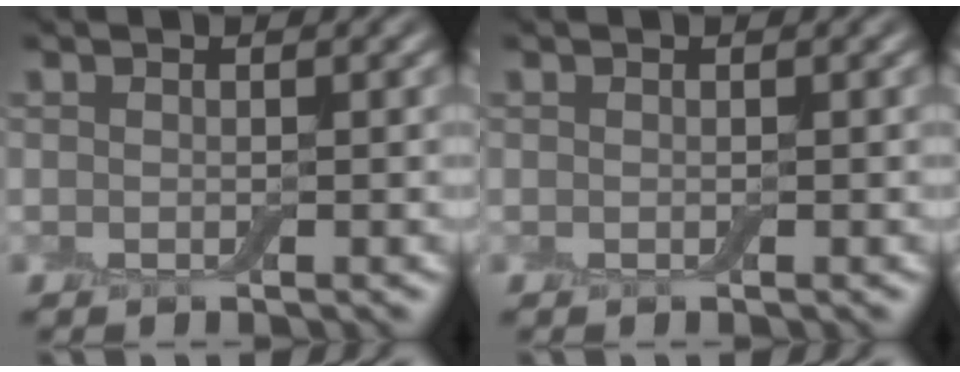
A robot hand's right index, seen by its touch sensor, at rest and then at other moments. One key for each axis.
{"total": 0.0}